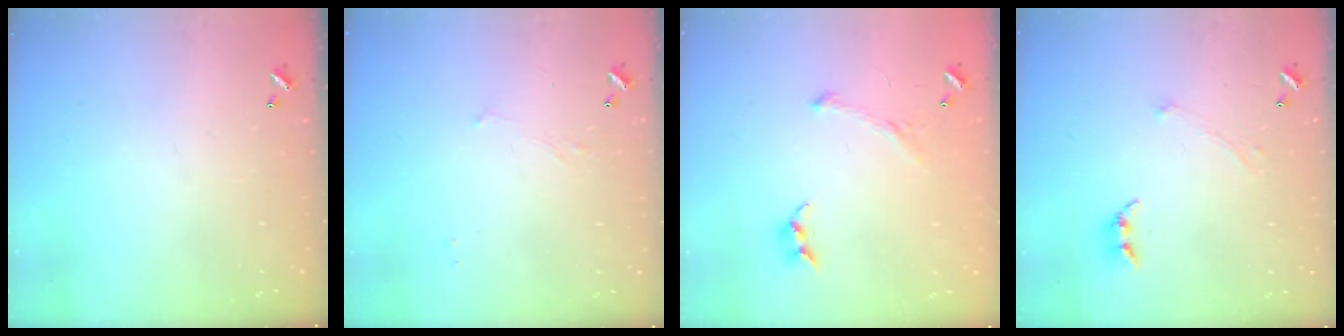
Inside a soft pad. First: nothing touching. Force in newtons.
{"total": 3.0, "press": 2.9, "slide": 0.4}
{"total": 2.8, "press": 2.7, "slide": 0.9}
{"total": 0.7, "press": 0.3, "slide": 0.6}